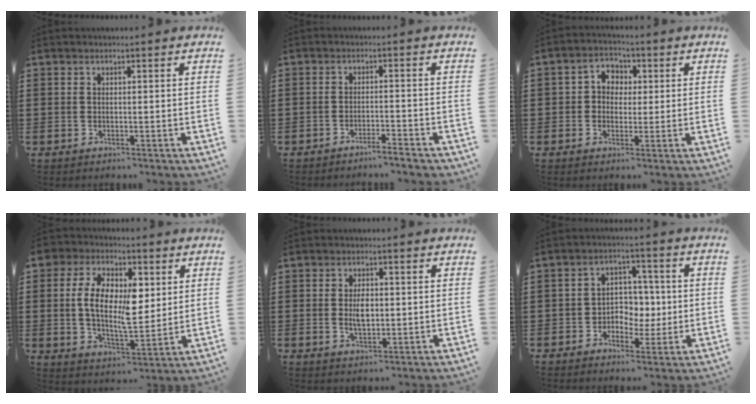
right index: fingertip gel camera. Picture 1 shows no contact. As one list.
[{"total": 2.8, "force": [-2.7, -0.1, 1.0], "torque": [-0.019, -0.002, -0.054]}, {"total": 3.4, "force": [0.1, 3.2, 1.1], "torque": [-0.036, 0.015, -0.004]}, {"total": 10.5, "force": [2.0, 5.7, 8.6], "torque": [-0.178, 0.007, 0.034]}, {"total": 3.7, "force": [0.3, 1.8, 3.3], "torque": [-0.056, -0.002, 0.004]}, {"total": 4.8, "force": [-0.5, 4.4, 1.6], "torque": [-0.032, 0.009, -0.016]}]